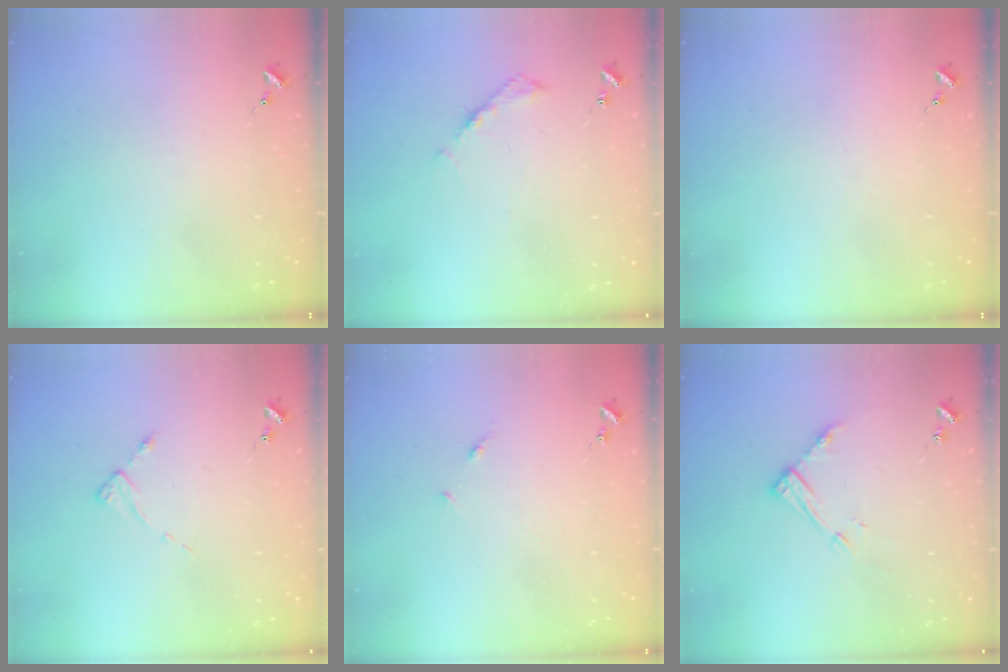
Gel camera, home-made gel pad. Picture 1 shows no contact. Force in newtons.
{"total": 5.3, "press": 5.3, "slide": 0.5}
{"total": 0.0}
{"total": 2.1, "press": 2.0, "slide": 0.4}
{"total": 3.4, "press": 3.4, "slide": 0.4}
{"total": 11.0, "press": 11.0, "slide": 0.8}